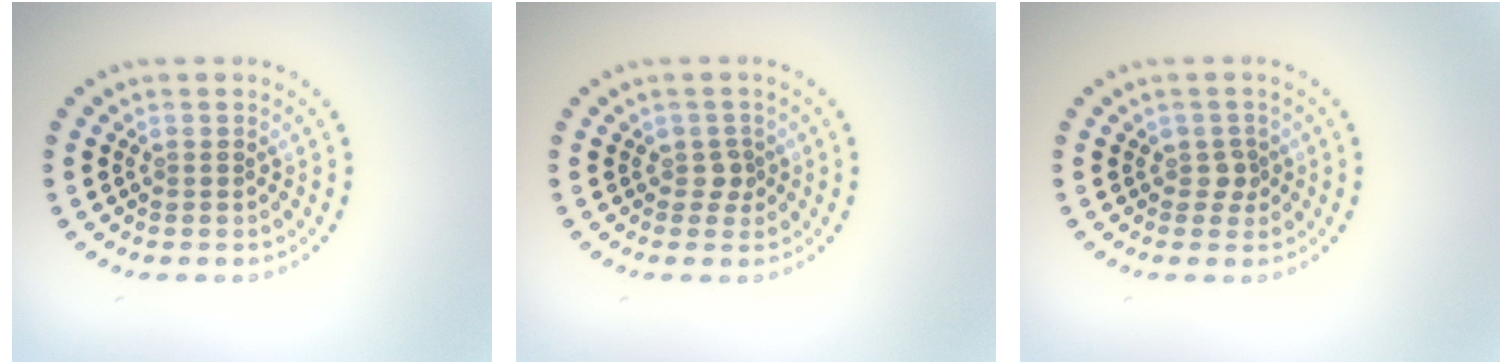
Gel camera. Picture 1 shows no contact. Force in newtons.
{"total": 1.2, "press": 1.0, "slide": 0.7}
{"total": 1.2, "press": 1.0, "slide": 0.7}